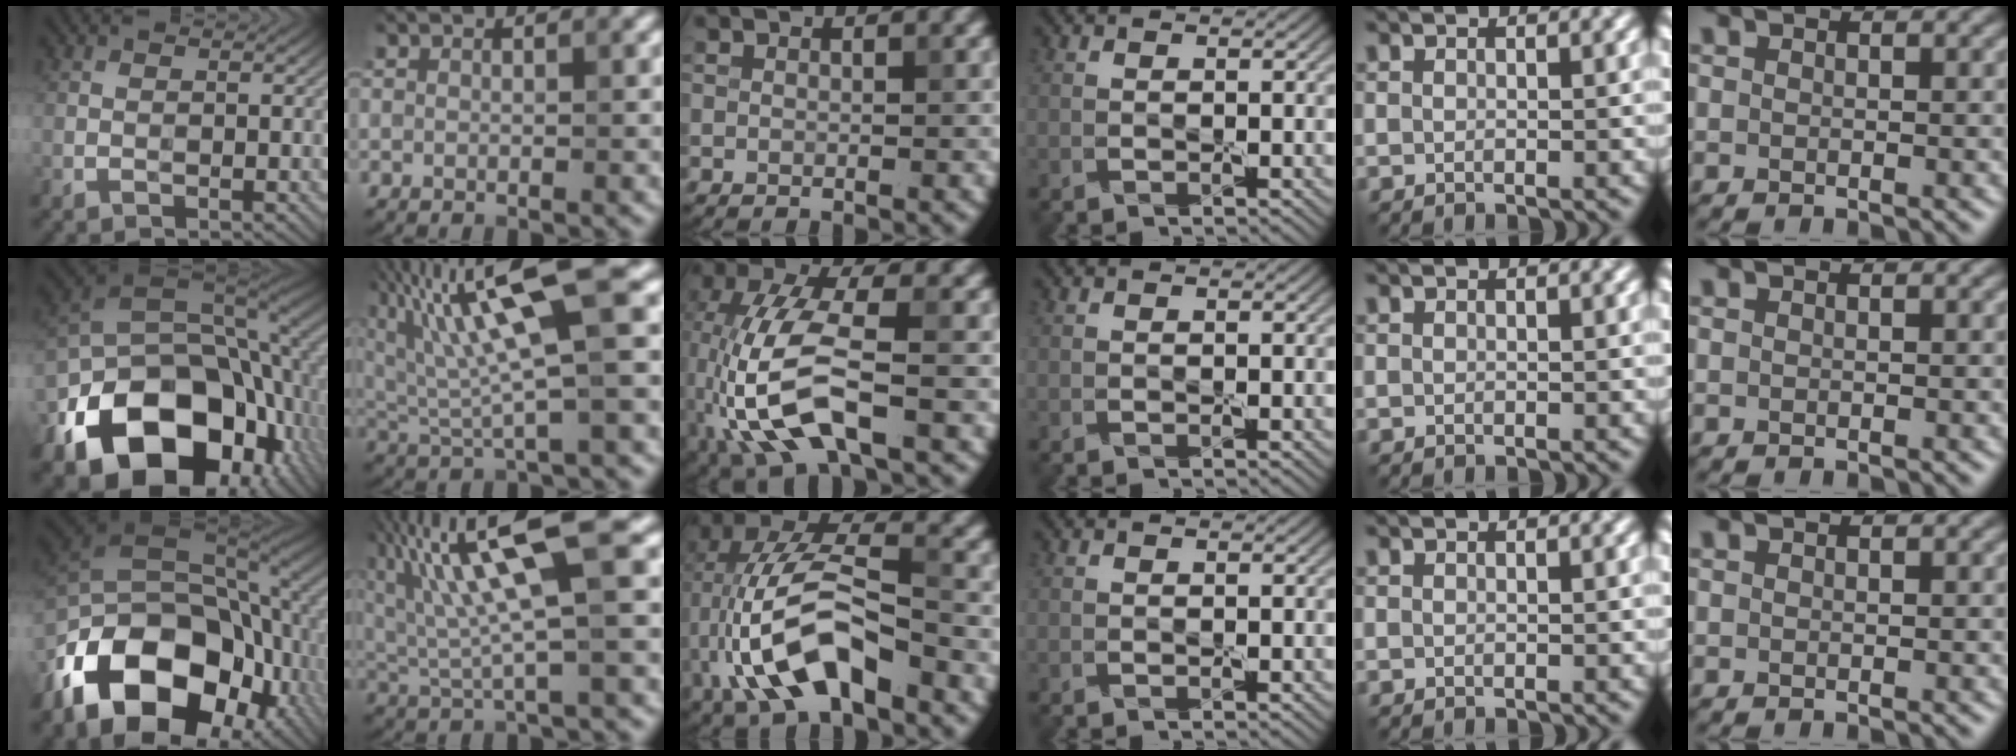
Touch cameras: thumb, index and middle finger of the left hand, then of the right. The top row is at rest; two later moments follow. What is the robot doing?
{"motion": "peel", "object": "sticker"}